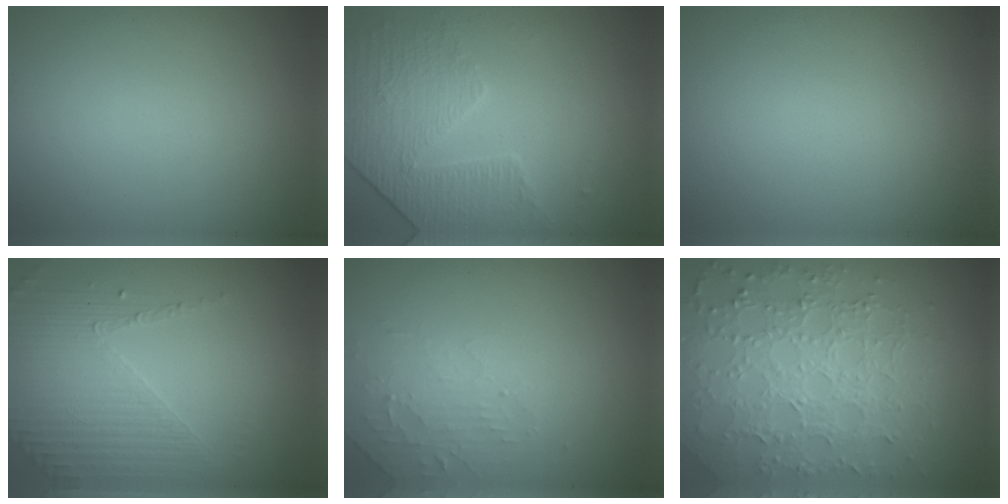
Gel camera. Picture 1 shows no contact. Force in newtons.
{"total": 4.7, "press": 3.4, "slide": 3.2}
{"total": 0.0}
{"total": 4.3, "press": 3.0, "slide": 3.0}
{"total": 2.4, "press": 2.3, "slide": 0.5}
{"total": 7.6, "press": 5.6, "slide": 5.1}